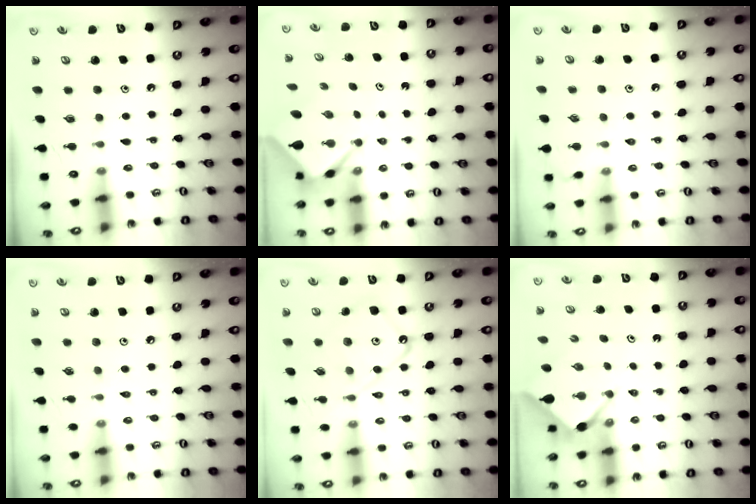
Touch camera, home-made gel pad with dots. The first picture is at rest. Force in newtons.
{"total": 2.5, "press": 2.5, "slide": 0.1}
{"total": 3.6, "press": 3.6, "slide": 0.5}
{"total": 2.9, "press": 2.9, "slide": 0.6}
{"total": 11.9, "press": 11.8, "slide": 1.2}
{"total": 2.4, "press": 2.4, "slide": 0.2}